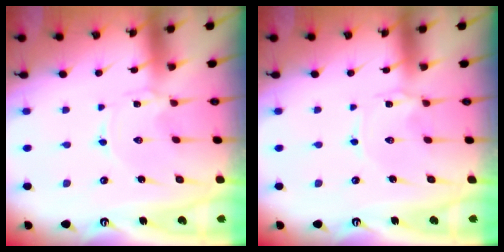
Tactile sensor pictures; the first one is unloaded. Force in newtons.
{"total": 1.5, "press": 1.5, "slide": 0.2}